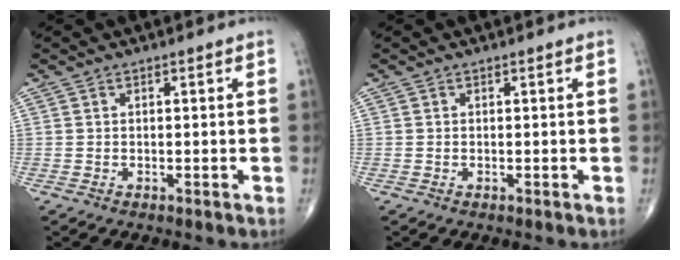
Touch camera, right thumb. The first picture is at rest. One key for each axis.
{"total": 0.0}